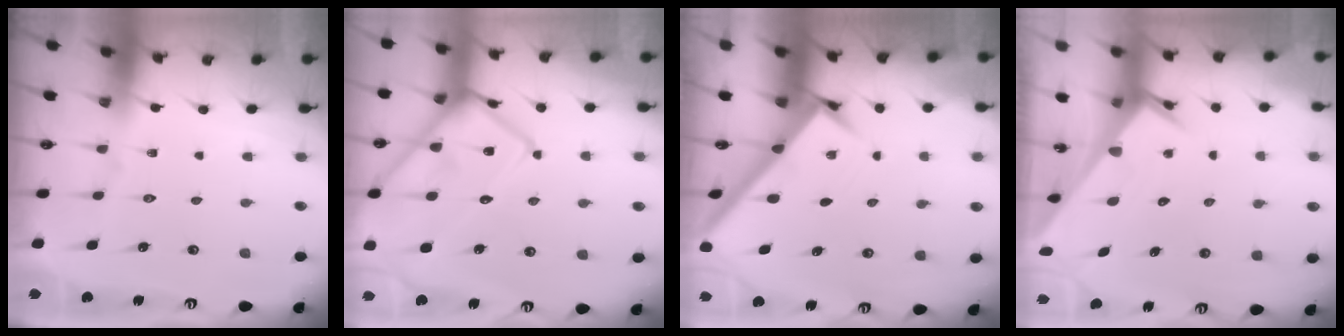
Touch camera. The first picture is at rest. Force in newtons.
{"total": 17.5, "press": 17.4, "slide": 1.5}
{"total": 3.1, "press": 3.1, "slide": 0.4}
{"total": 3.1, "press": 3.1, "slide": 0.2}